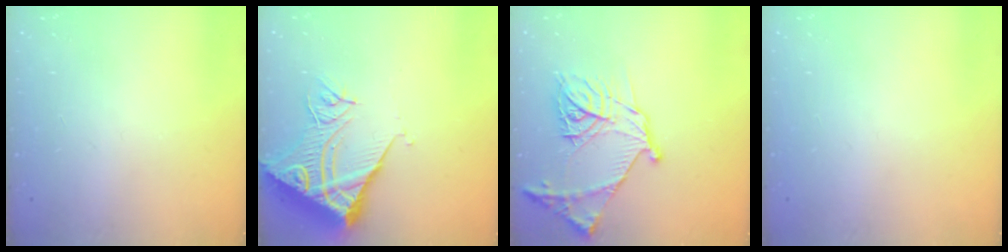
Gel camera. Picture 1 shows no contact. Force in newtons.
{"total": 13.1, "press": 13.0, "slide": 1.7}
{"total": 18.4, "press": 18.3, "slide": 1.9}
{"total": 0.0}